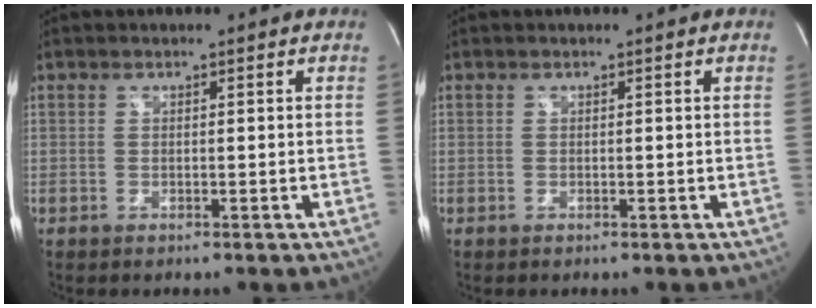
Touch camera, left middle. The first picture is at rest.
{"total": 0.0}